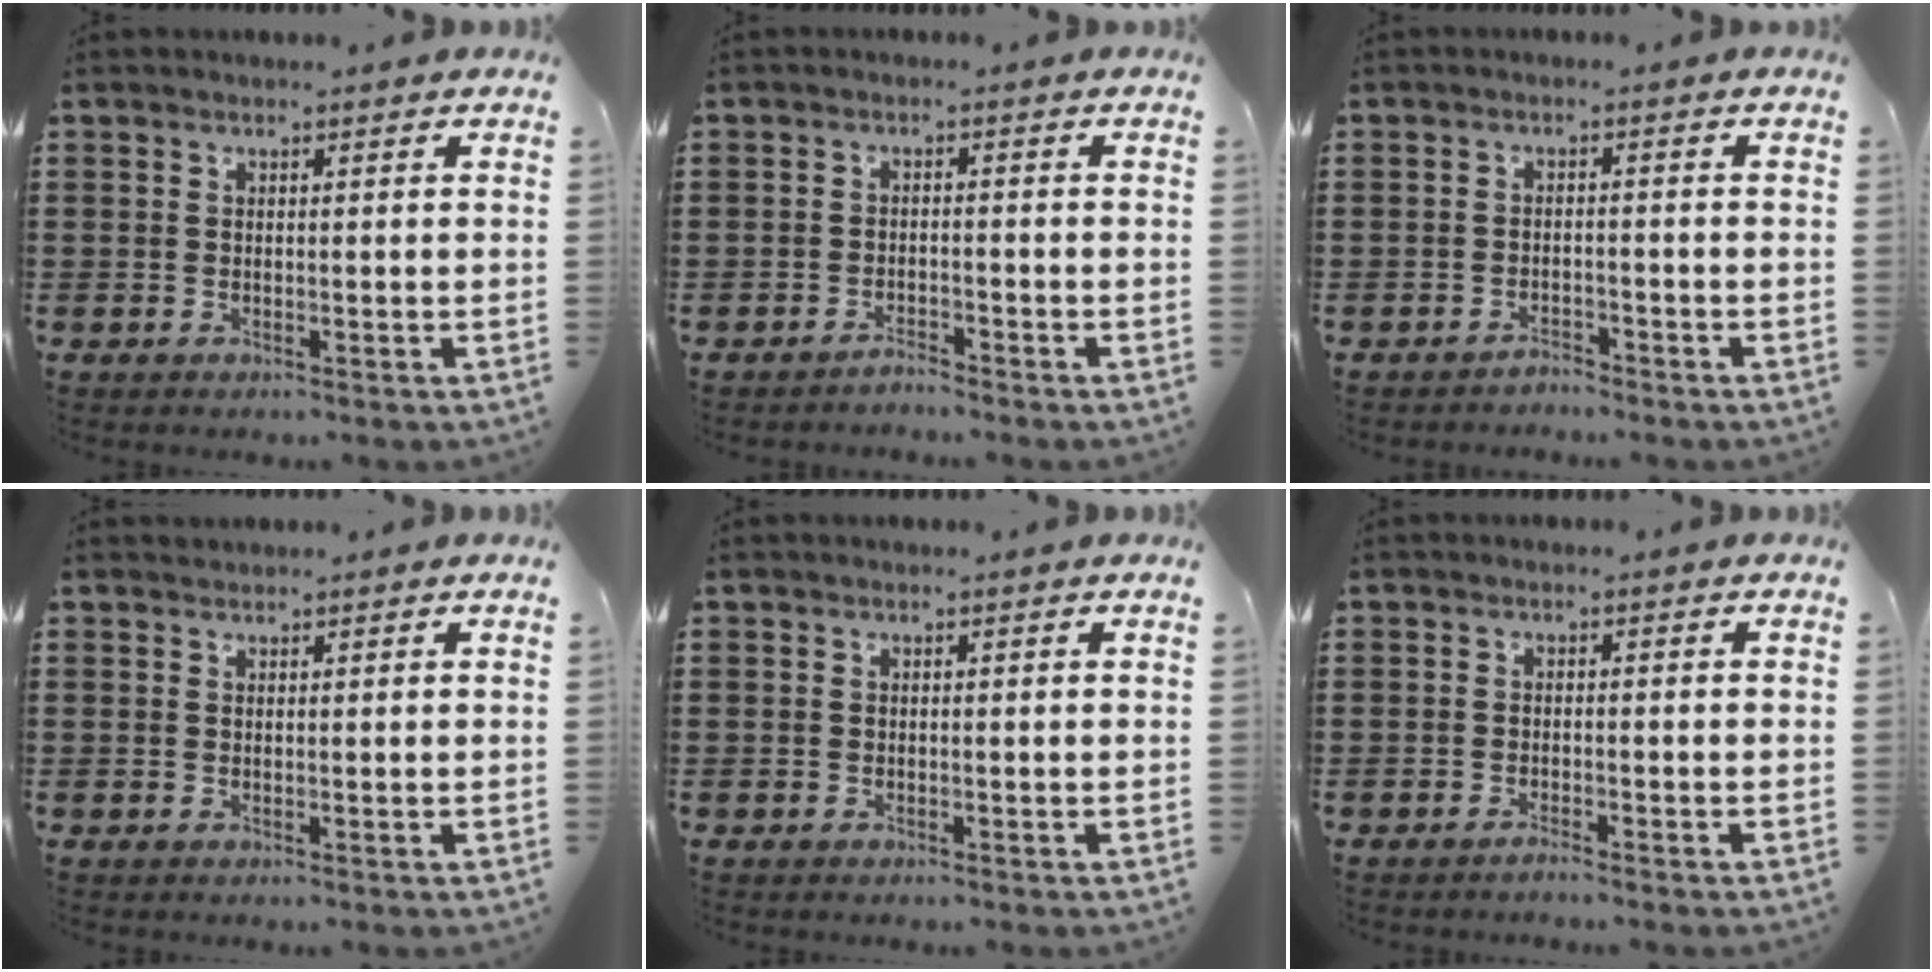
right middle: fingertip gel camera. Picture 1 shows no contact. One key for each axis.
{"total": 1.8, "fx": -1.8, "fy": 0.0, "fz": 0.1, "tx": -0.010, "ty": 0.001, "tz": -0.035}
{"total": 1.9, "fx": -1.9, "fy": 0.1, "fz": 0.0, "tx": -0.008, "ty": -0.001, "tz": -0.039}
{"total": 0.6, "fx": 0.6, "fy": 0.1, "fz": -0.2, "tx": 0.003, "ty": 0.002, "tz": 0.011}
{"total": 0.0}
{"total": 0.9, "fx": -0.9, "fy": -0.2, "fz": 0.4, "tx": -0.010, "ty": -0.006, "tz": -0.015}